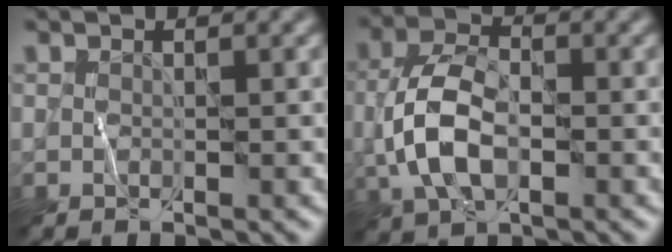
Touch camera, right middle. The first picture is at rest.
{"total": 5.6, "force": [-1.2, 3.0, 4.6], "torque": [-0.100, 0.004, -0.031]}